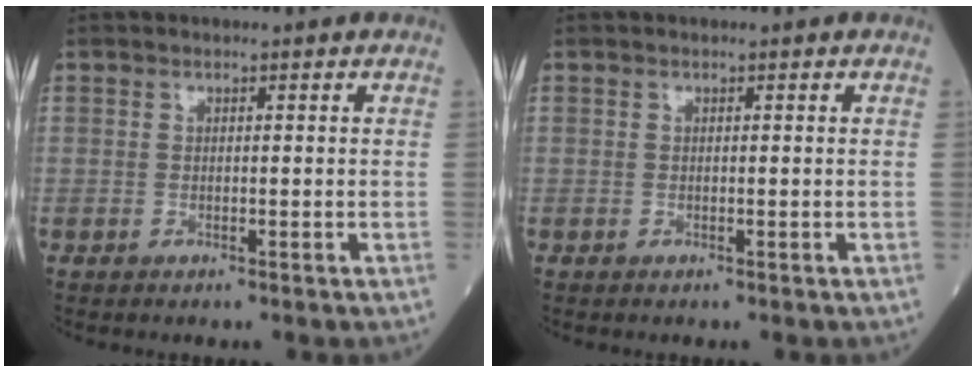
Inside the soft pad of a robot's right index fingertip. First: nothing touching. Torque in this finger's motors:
{"motor_torque": [0.01, -0.01, 0.00, -0.01]}